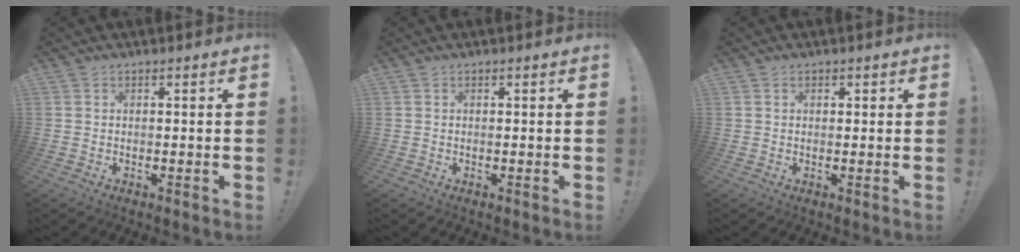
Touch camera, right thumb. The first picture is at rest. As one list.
[{"total": 0.0}, {"total": 0.8, "force": [0.4, 0.6, 0.4], "torque": [-0.002, 0.000, 0.005]}]